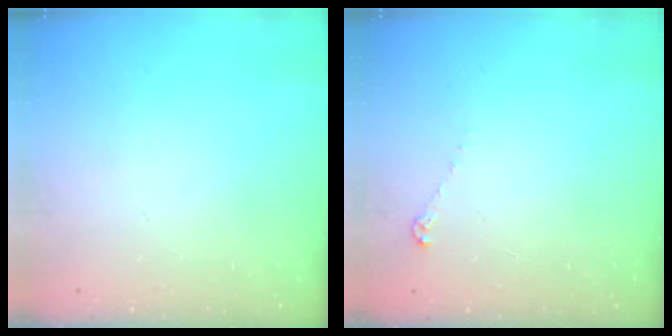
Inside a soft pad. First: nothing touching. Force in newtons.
{"total": 4.3, "press": 4.2, "slide": 0.6}